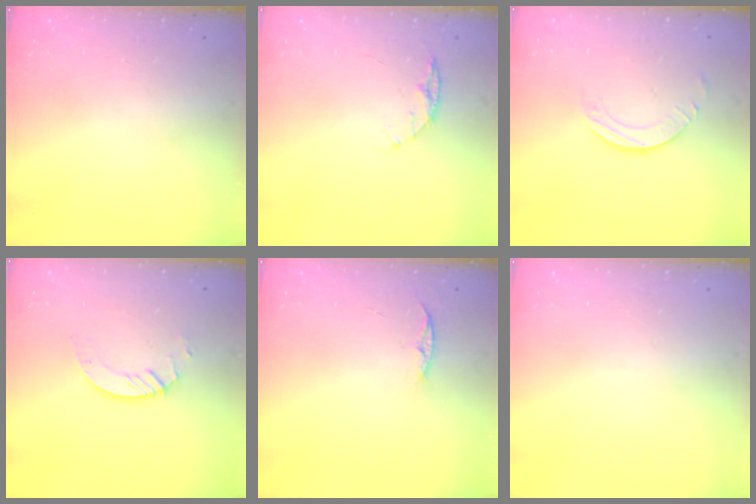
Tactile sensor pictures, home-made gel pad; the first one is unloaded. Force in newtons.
{"total": 5.1, "press": 5.1, "slide": 0.6}
{"total": 1.9, "press": 1.9, "slide": 0.1}
{"total": 3.1, "press": 3.0, "slide": 0.3}
{"total": 4.5, "press": 4.5, "slide": 0.6}
{"total": 0.0}